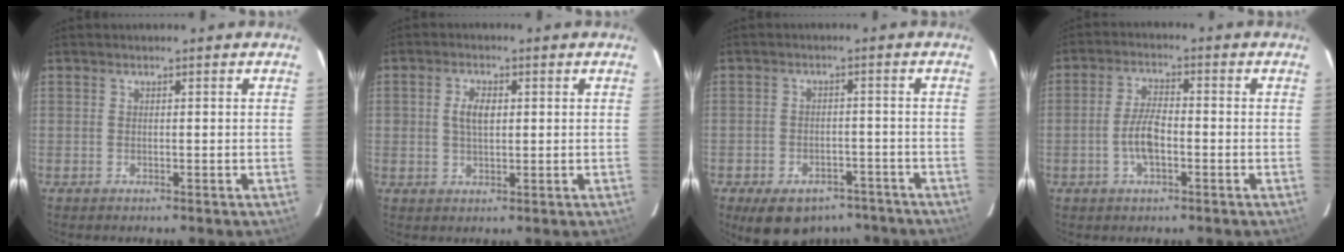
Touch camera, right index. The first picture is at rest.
{"total": 4.1, "force": [0.7, 2.4, 3.2], "torque": [-0.060, 0.007, 0.016]}
{"total": 12.7, "force": [-9.0, 7.3, 5.1], "torque": [-0.111, 0.014, -0.109]}
{"total": 5.8, "force": [-1.8, 2.3, 5.0], "torque": [-0.104, 0.006, -0.032]}